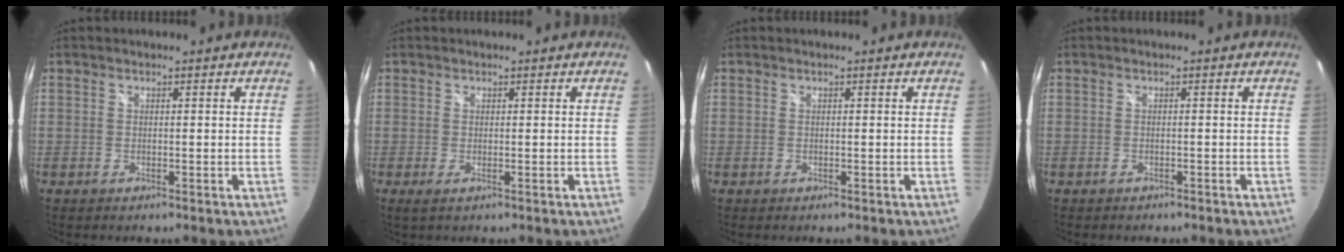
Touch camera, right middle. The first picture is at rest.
{"total": 0.8, "force": [0.0, 0.0, 0.8], "torque": [-0.016, -0.002, -0.003]}
{"total": 0.0}
{"total": 1.0, "force": [-0.9, 0.4, 0.2], "torque": [-0.008, 0.001, -0.011]}